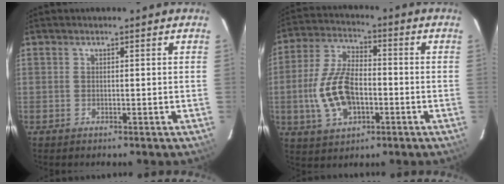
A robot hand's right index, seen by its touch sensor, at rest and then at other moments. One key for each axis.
{"total": 13.2, "fx": -2.8, "fy": 7.2, "fz": 10.7, "tx": -0.227, "ty": 0.009, "tz": -0.044}